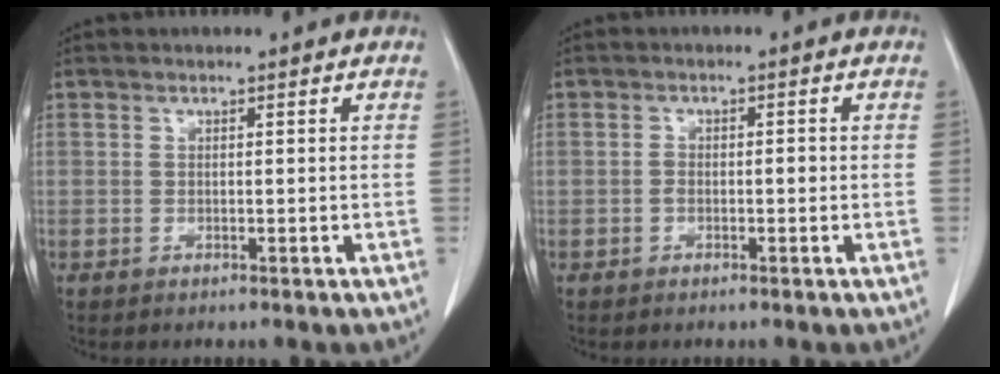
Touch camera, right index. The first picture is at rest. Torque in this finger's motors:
{"motor_torque": [0.21, -0.17, 0.07, 0.03]}